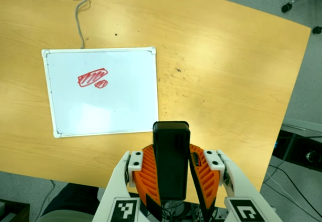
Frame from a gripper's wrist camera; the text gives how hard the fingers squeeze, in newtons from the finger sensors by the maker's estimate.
{"total": 9.1, "left": 7.4, "right": 10.8}